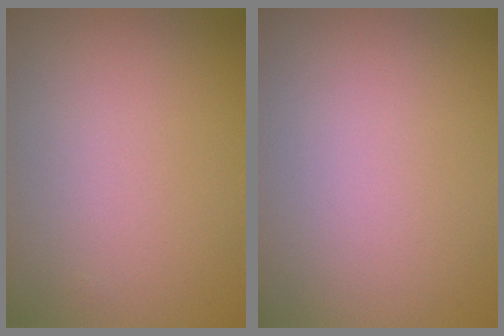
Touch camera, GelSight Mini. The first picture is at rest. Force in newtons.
{"total": 0.0}